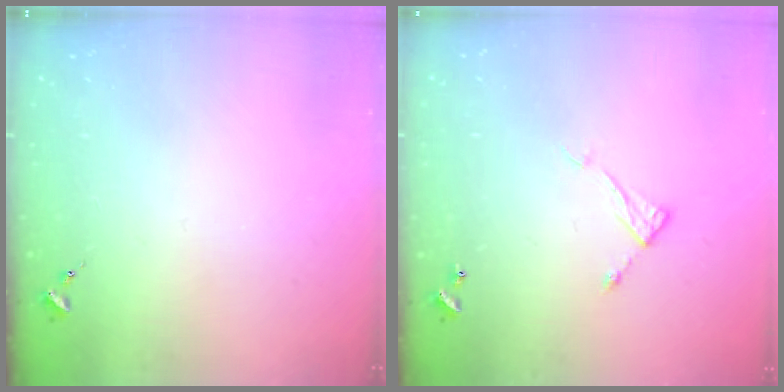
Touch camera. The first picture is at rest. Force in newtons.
{"total": 6.5, "press": 6.5, "slide": 0.3}